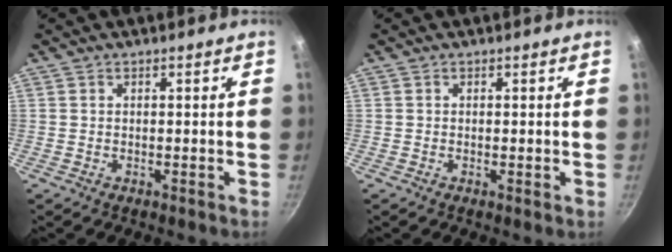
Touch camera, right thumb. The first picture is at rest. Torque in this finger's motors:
{"motor_torque": [-0.12, 0.06, -0.09, -0.08, 0.02]}